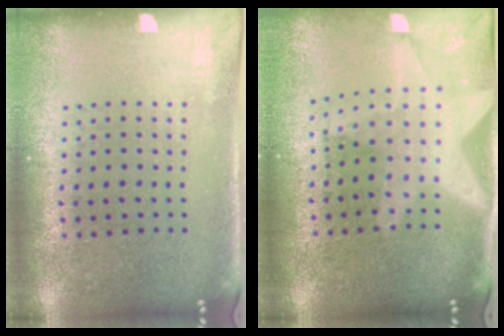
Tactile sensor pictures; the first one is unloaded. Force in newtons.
{"total": 2.3, "press": 1.8, "slide": 1.3}